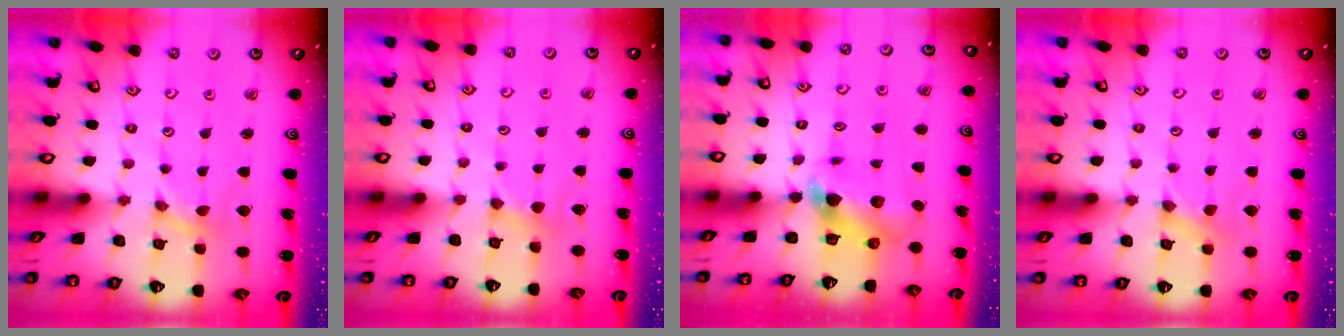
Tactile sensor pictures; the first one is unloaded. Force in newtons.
{"total": 2.7, "press": 2.7, "slide": 0.4}
{"total": 6.2, "press": 6.2, "slide": 0.4}
{"total": 0.0}